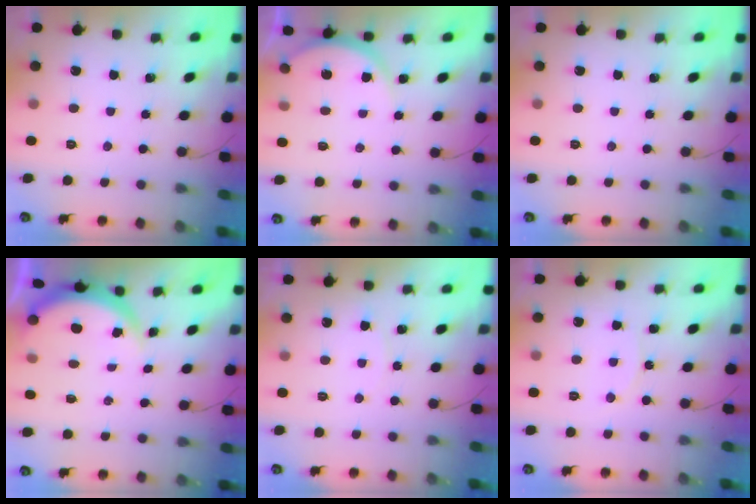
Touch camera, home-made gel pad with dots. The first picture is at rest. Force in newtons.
{"total": 4.7, "press": 4.7, "slide": 0.5}
{"total": 0.0}
{"total": 3.7, "press": 3.6, "slide": 0.6}
{"total": 2.7, "press": 2.7, "slide": 0.3}
{"total": 5.3, "press": 5.3, "slide": 0.7}